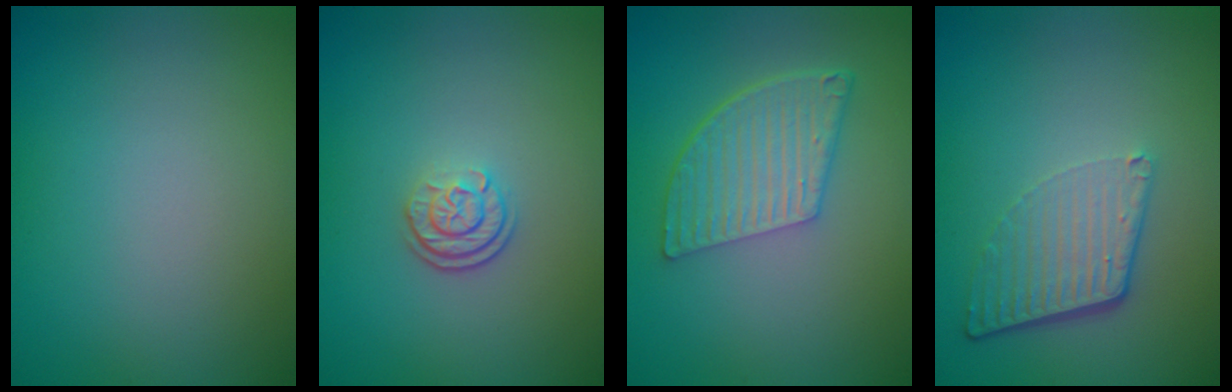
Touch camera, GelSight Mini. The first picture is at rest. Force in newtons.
{"total": 2.1, "press": 1.8, "slide": 1.2}
{"total": 5.5, "press": 3.8, "slide": 4.0}
{"total": 4.3, "press": 2.9, "slide": 3.2}